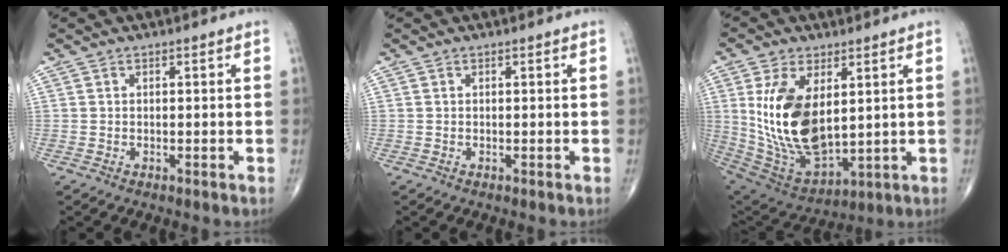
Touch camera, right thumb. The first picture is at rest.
{"total": 0.0}
{"total": 18.1, "force": [3.2, 9.7, 15.0], "torque": [-0.281, -0.024, 0.083]}